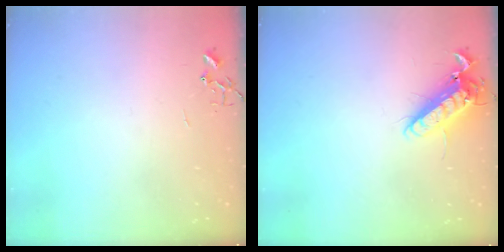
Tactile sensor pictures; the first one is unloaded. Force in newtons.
{"total": 12.5, "press": 12.3, "slide": 2.1}